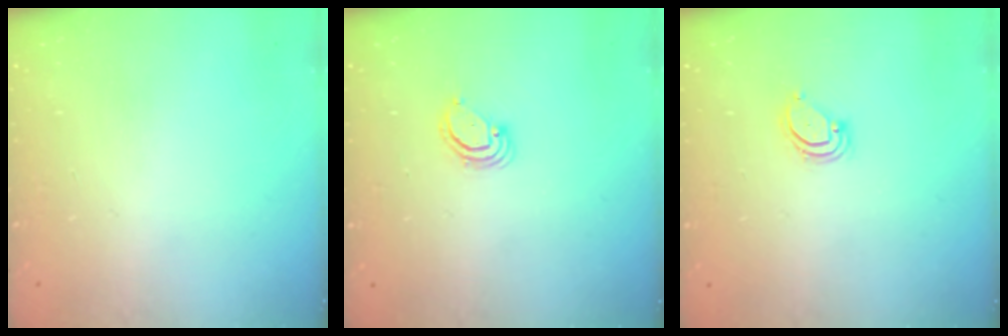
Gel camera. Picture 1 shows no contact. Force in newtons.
{"total": 2.9, "press": 2.9, "slide": 0.3}
{"total": 3.5, "press": 3.5, "slide": 0.3}